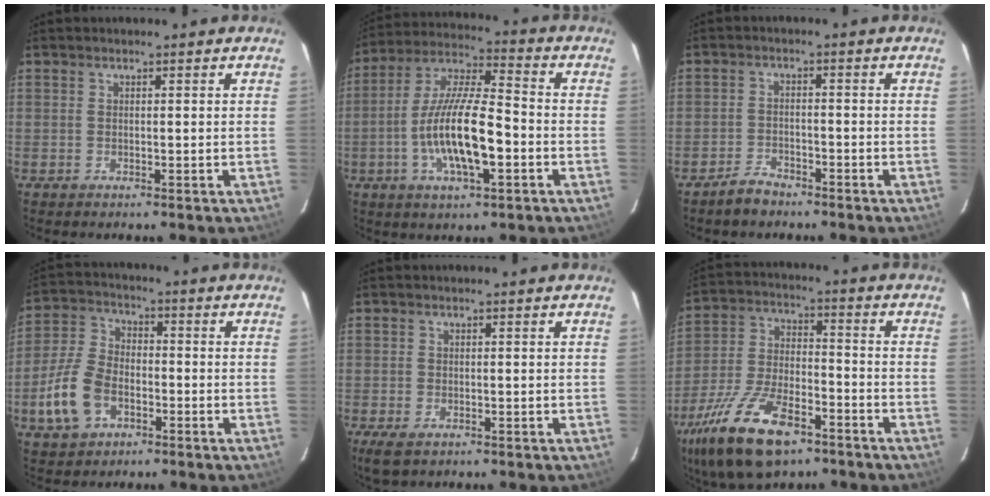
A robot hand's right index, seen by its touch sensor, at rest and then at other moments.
{"total": 15.3, "force": [-4.3, 4.1, 14.1], "torque": [-0.275, -0.002, -0.080]}
{"total": 3.9, "force": [-3.3, 1.9, 0.9], "torque": [-0.031, 0.009, -0.056]}
{"total": 10.8, "force": [-4.4, 6.9, 7.0], "torque": [-0.168, 0.010, -0.081]}
{"total": 3.6, "force": [-2.1, 2.0, 2.1], "torque": [-0.047, -0.012, -0.037]}
{"total": 19.3, "force": [-12.1, 8.2, 12.6], "torque": [-0.266, -0.027, -0.216]}